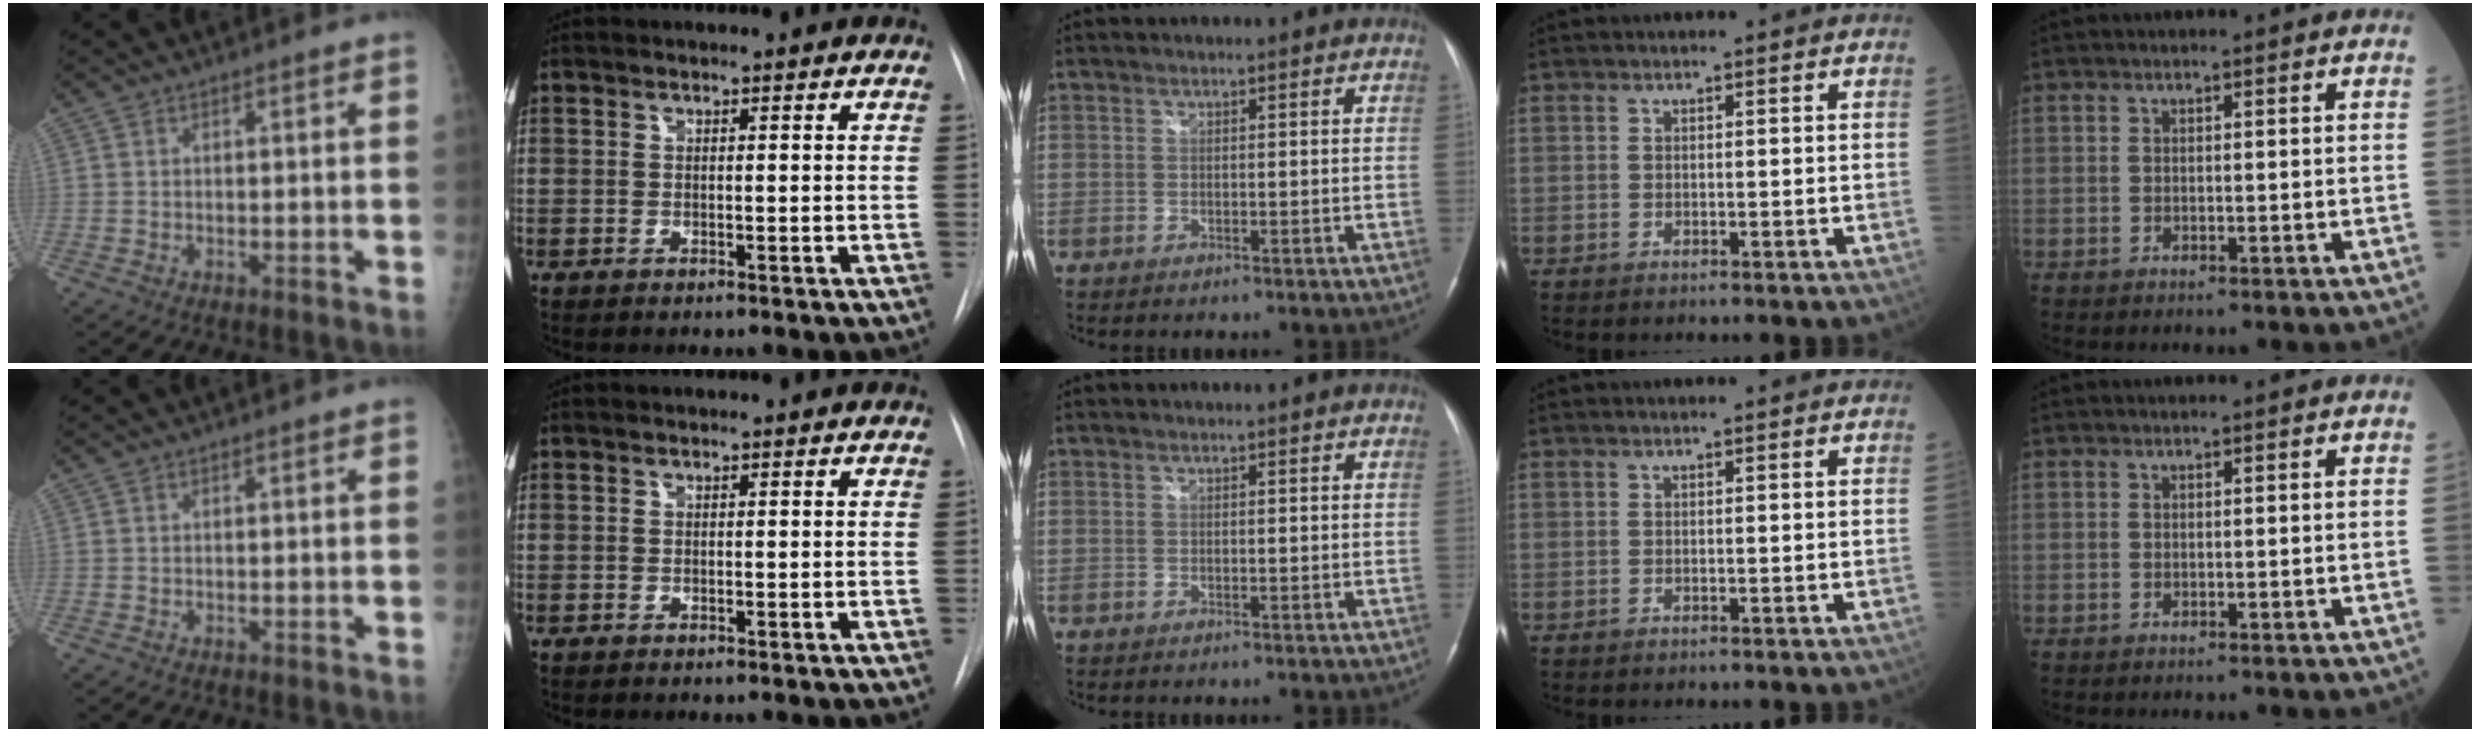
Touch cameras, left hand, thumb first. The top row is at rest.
{}